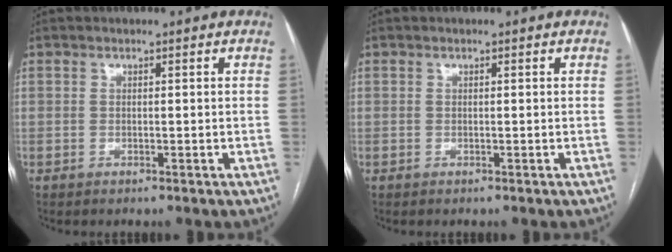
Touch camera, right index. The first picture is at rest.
{"total": 0.0}